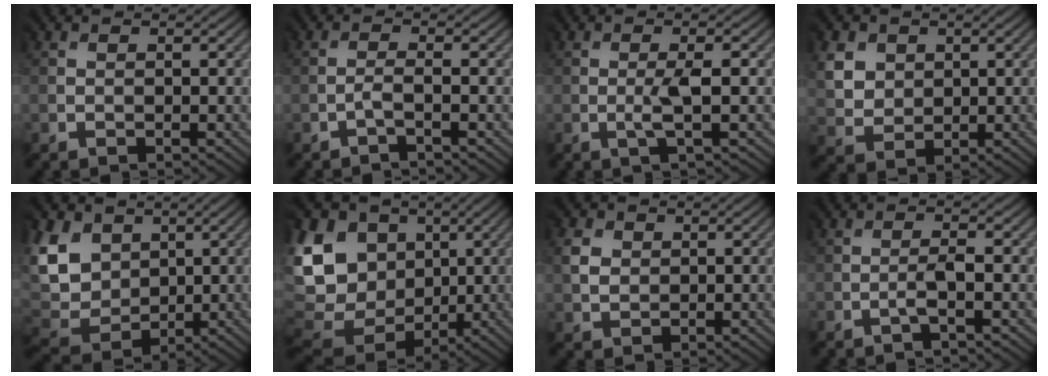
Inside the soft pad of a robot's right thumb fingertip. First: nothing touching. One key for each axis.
{"total": 1.2, "fx": -1.0, "fy": -0.7, "fz": 0.0, "tx": -0.004, "ty": 0.009, "tz": -0.025}
{"total": 1.4, "fx": -0.5, "fy": -0.5, "fz": 1.2, "tx": -0.026, "ty": 0.001, "tz": -0.012}
{"total": 4.6, "fx": 2.4, "fy": 3.9, "fz": 0.7, "tx": -0.054, "ty": 0.001, "tz": 0.038}
{"total": 10.6, "fx": 4.2, "fy": 8.4, "fz": 4.9, "tx": -0.178, "ty": 0.007, "tz": 0.086}
{"total": 15.8, "fx": 3.4, "fy": 13.3, "fz": 7.7, "tx": -0.225, "ty": 0.003, "tz": 0.091}
{"total": 2.6, "fx": 1.1, "fy": 2.3, "fz": 0.3, "tx": -0.019, "ty": 0.000, "tz": 0.019}
{"total": 1.1, "fx": -0.8, "fy": -0.6, "fz": 0.4, "tx": -0.010, "ty": 0.007, "tz": -0.020}